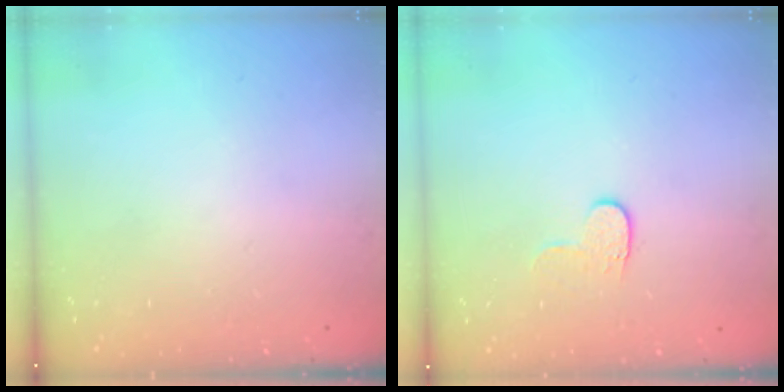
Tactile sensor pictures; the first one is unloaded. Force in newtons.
{"total": 4.6, "press": 4.6, "slide": 0.5}